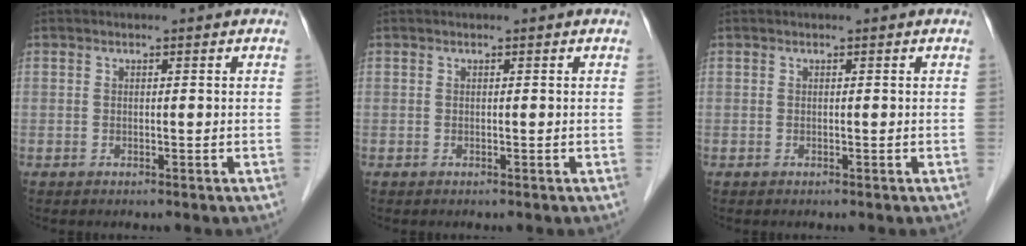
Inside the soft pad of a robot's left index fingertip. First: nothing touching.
{"total": 0.0}
{"total": 0.0}